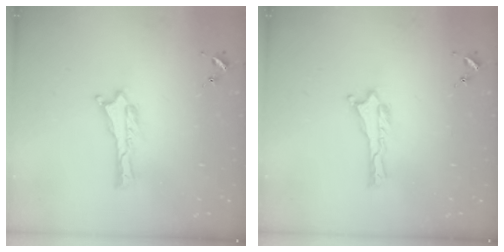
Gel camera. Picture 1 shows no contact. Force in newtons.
{"total": 0.0}